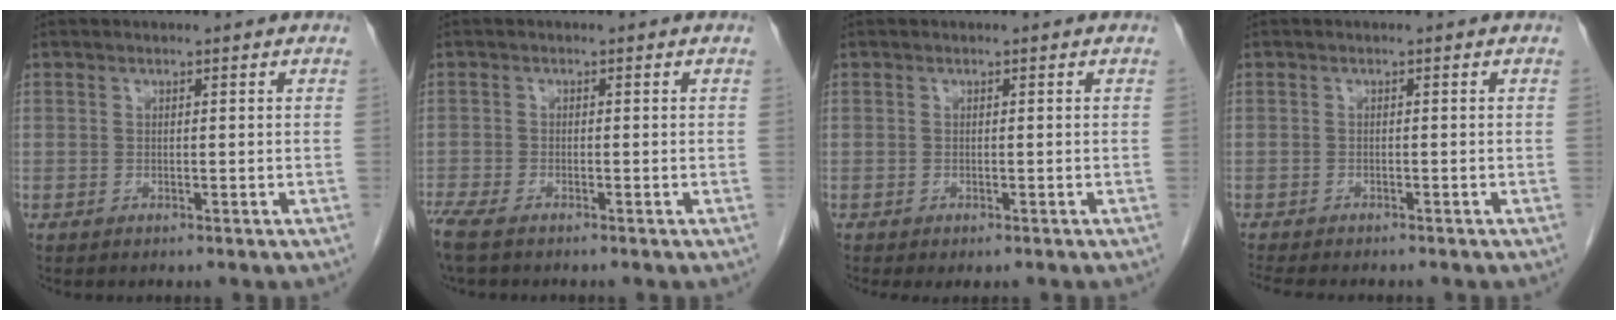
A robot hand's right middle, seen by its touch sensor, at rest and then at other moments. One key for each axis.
{"total": 5.0, "fx": -3.9, "fy": 1.2, "fz": 2.9, "tx": -0.064, "ty": -0.015, "tz": -0.072}
{"total": 1.3, "fx": -1.0, "fy": 0.4, "fz": 0.7, "tx": -0.008, "ty": -0.005, "tz": -0.013}
{"total": 5.9, "fx": -5.0, "fy": 1.2, "fz": 2.7, "tx": -0.039, "ty": -0.010, "tz": -0.075}